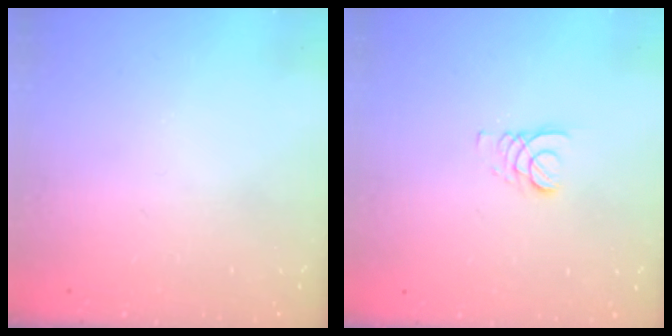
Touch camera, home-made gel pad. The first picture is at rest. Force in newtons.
{"total": 2.7, "press": 2.7, "slide": 0.3}